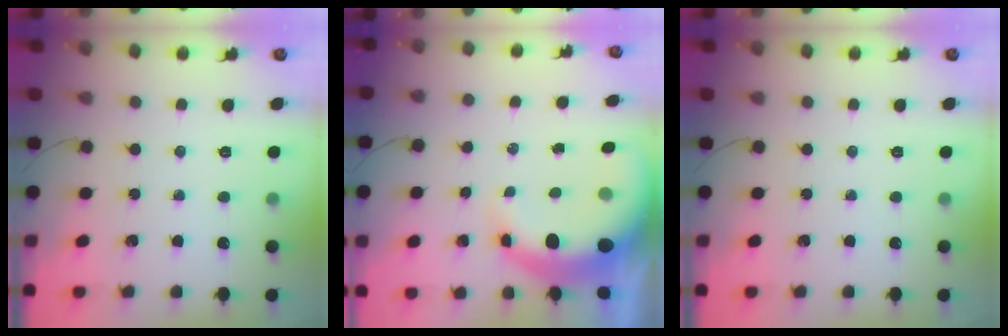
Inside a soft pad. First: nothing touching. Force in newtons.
{"total": 7.8, "press": 7.6, "slide": 1.8}
{"total": 0.0}